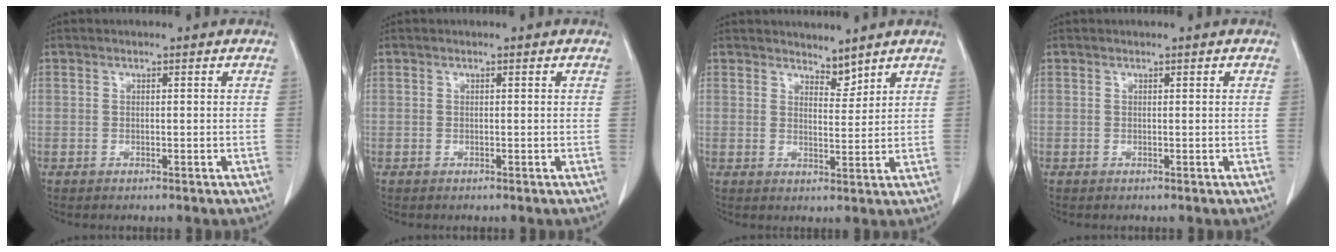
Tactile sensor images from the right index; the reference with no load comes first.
{"total": 0.0}
{"total": 3.2, "force": [3.1, 0.8, 0.2], "torque": [0.001, -0.002, 0.051]}
{"total": 0.0}